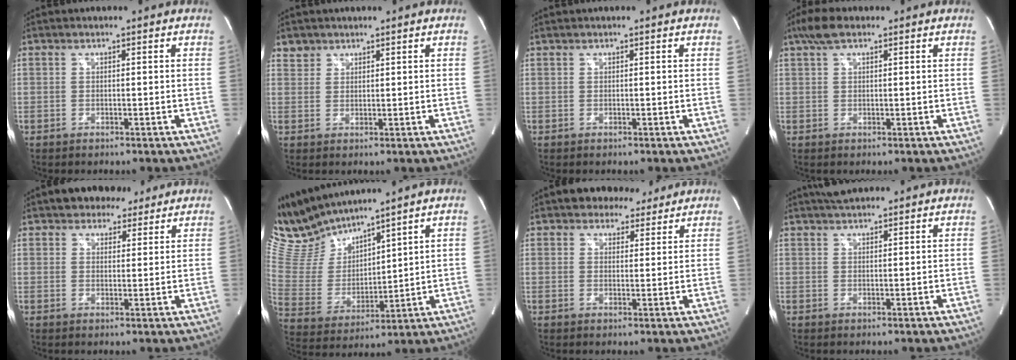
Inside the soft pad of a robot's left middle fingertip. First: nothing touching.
{"total": 2.1, "force": [1.6, 1.3, -0.3], "torque": [0.012, 0.007, 0.025]}
{"total": 0.0}
{"total": 4.0, "force": [2.7, 1.5, 2.6], "torque": [-0.062, 0.021, 0.052]}
{"total": 5.6, "force": [4.4, 3.1, 1.6], "torque": [-0.020, 0.011, 0.068]}
{"total": 12.0, "force": [11.5, 1.4, 3.2], "torque": [-0.086, 0.001, 0.248]}
{"total": 5.4, "force": [4.4, 2.9, 1.1], "torque": [-0.014, 0.008, 0.061]}
{"total": 3.7, "force": [3.3, 0.7, 1.5], "torque": [-0.030, 0.023, 0.058]}